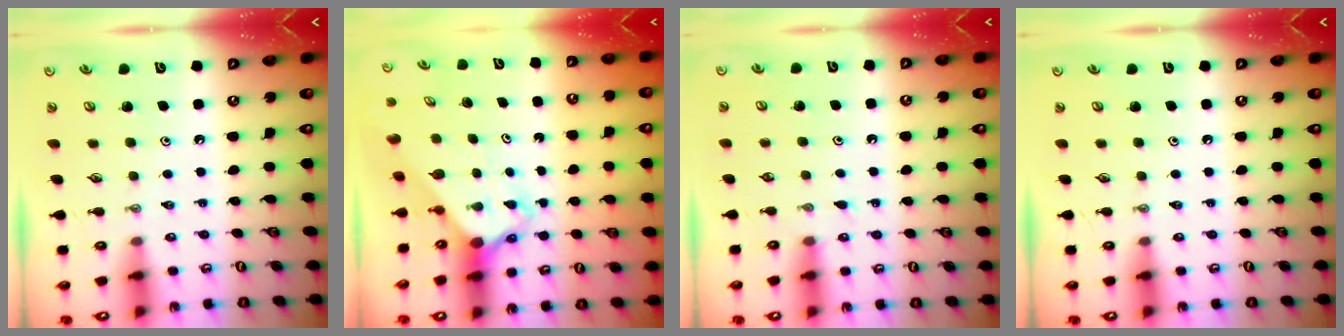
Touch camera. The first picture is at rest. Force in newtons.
{"total": 2.8, "press": 2.8, "slide": 0.2}
{"total": 3.0, "press": 3.0, "slide": 0.5}
{"total": 0.0}